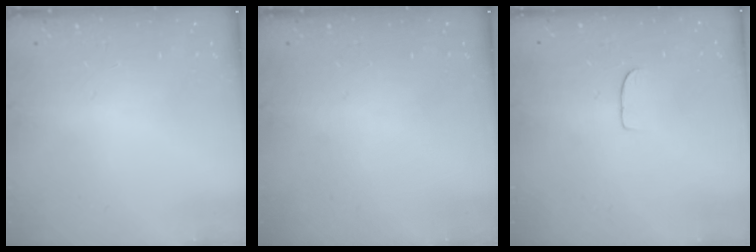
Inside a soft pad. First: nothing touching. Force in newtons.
{"total": 0.0}
{"total": 5.0, "press": 4.9, "slide": 0.5}